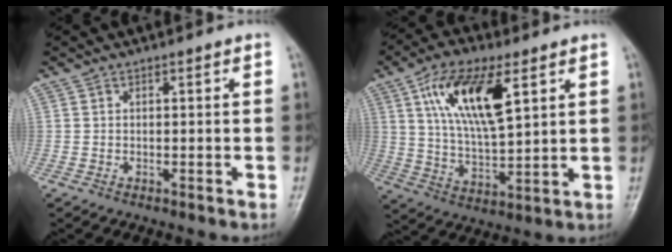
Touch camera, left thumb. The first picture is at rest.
{"total": 15.4, "force": [6.2, 6.1, 12.6], "torque": [-0.221, -0.020, 0.118]}